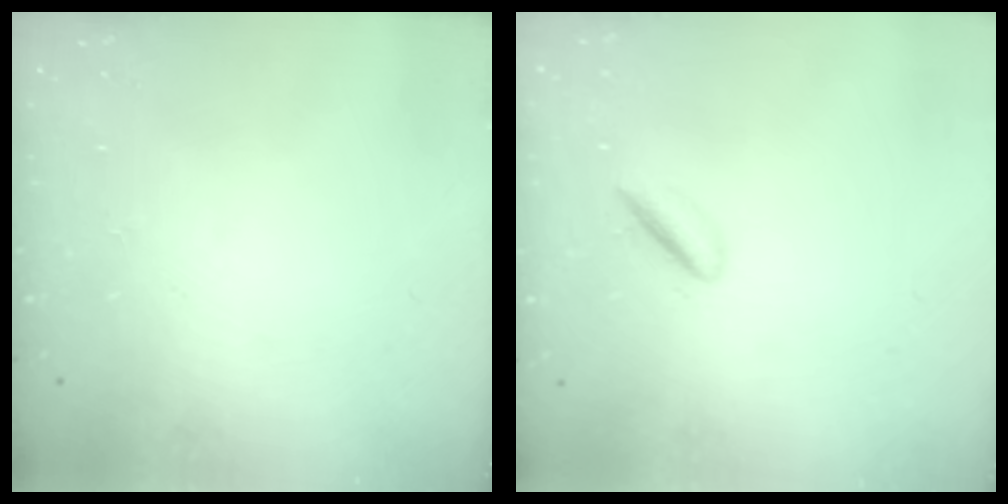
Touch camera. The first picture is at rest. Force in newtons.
{"total": 2.3, "press": 2.2, "slide": 0.3}